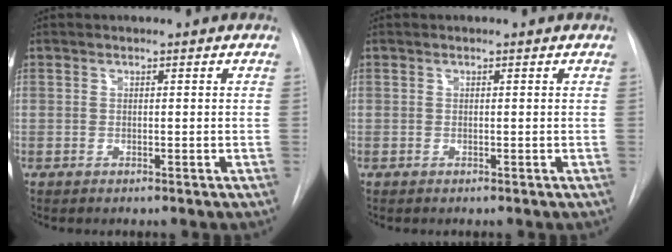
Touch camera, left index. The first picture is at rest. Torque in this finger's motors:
{"motor_torque": [-0.07, 0.08, 0.00, 0.00]}